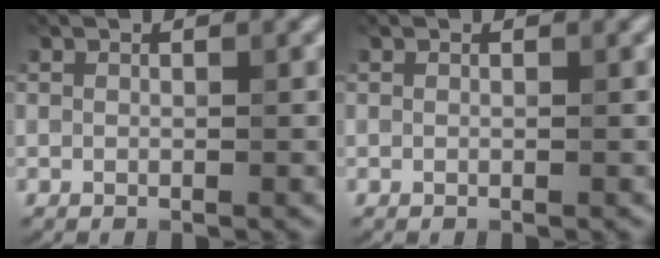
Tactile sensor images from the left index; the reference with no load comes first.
{"total": 0.0}